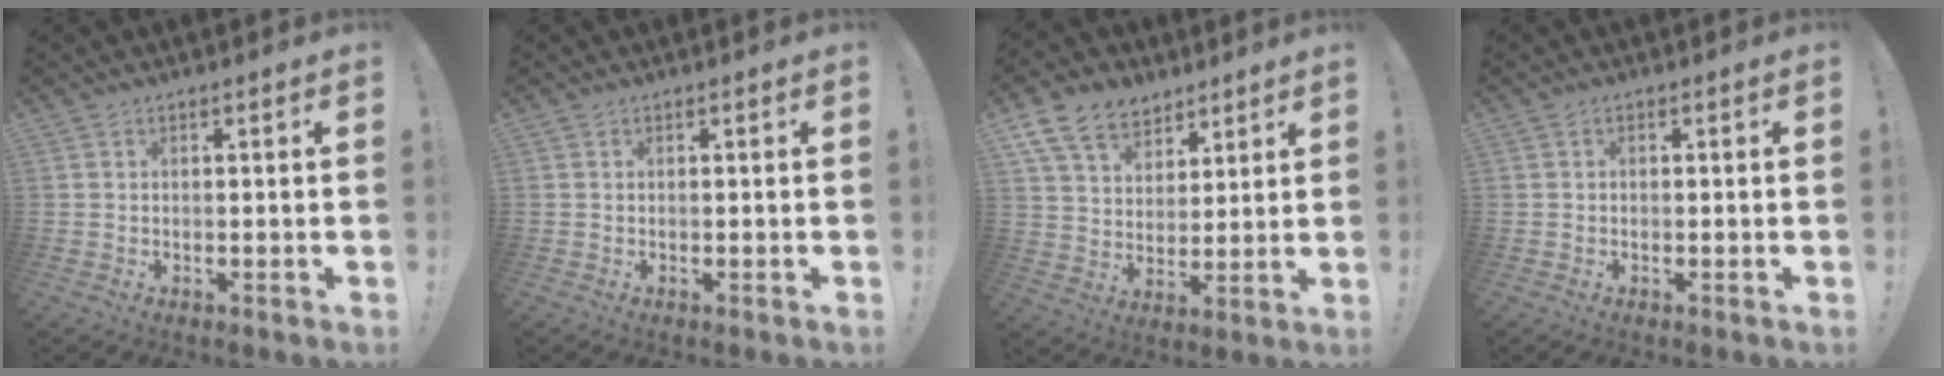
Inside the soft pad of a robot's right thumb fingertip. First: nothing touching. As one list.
[{"total": 0.0}, {"total": 12.8, "force": [8.2, 8.6, 4.8], "torque": [-0.084, -0.050, 0.160]}, {"total": 0.5, "force": [-0.4, 0.4, 0.2], "torque": [-0.007, 0.003, -0.006]}]